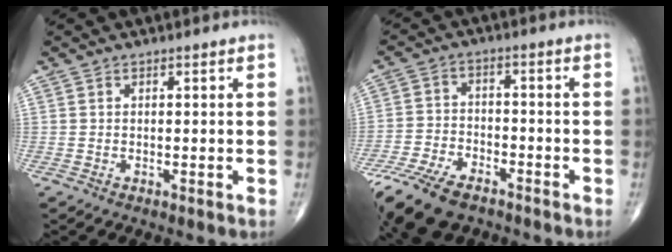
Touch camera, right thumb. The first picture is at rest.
{"total": 13.3, "force": [-9.2, 6.1, 7.3], "torque": [-0.137, 0.018, -0.167]}